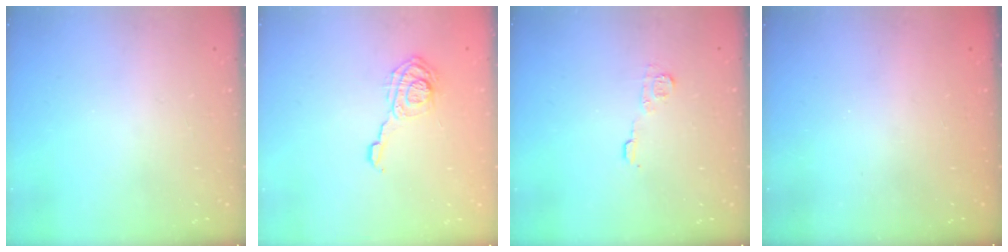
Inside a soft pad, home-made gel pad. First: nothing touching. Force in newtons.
{"total": 9.1, "press": 9.1, "slide": 0.2}
{"total": 6.4, "press": 6.4, "slide": 0.7}
{"total": 2.4, "press": 2.3, "slide": 0.7}